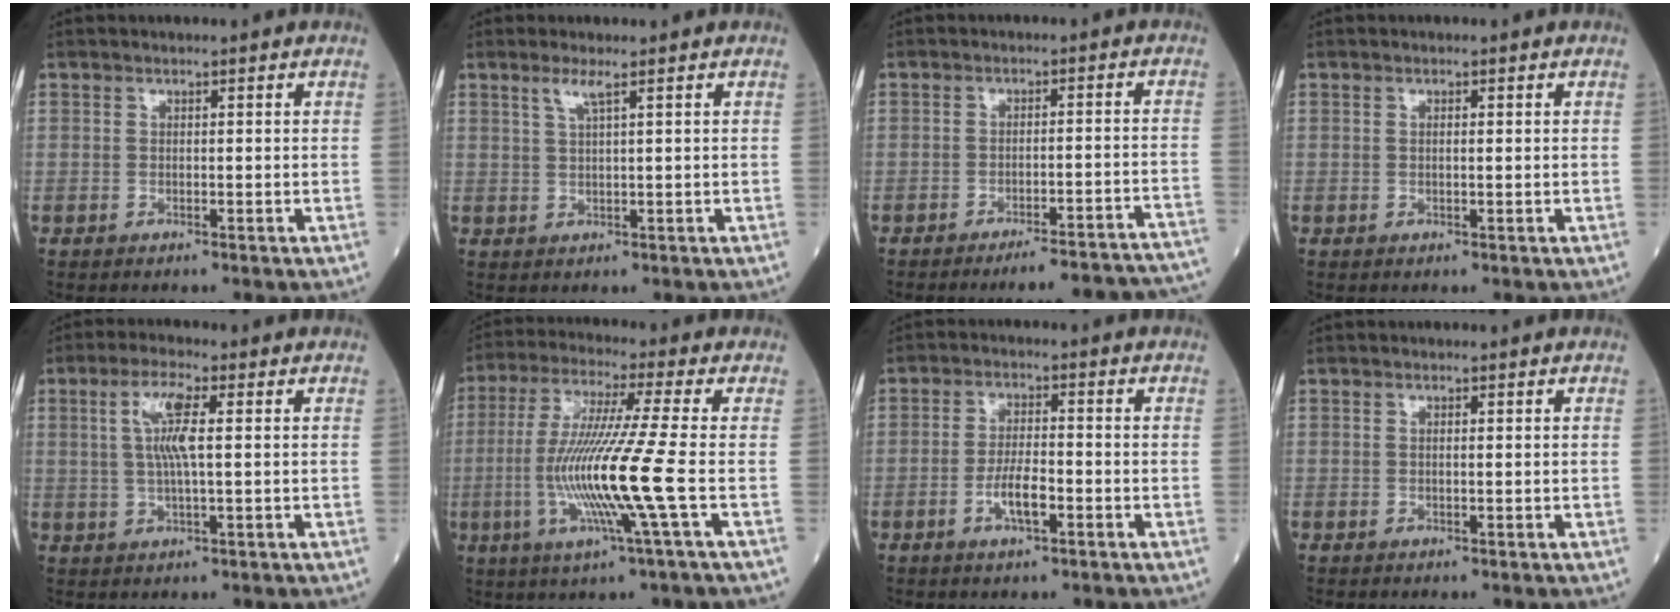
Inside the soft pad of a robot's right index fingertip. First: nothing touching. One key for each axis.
{"total": 2.3, "fx": 1.3, "fy": -0.2, "fz": 1.8, "tx": -0.044, "ty": 0.001, "tz": 0.028}
{"total": 15.2, "fx": -14.5, "fy": 0.1, "fz": 4.7, "tx": -0.015, "ty": 0.011, "tz": -0.173}
{"total": 0.7, "fx": 0.1, "fy": 0.2, "fz": 0.7, "tx": -0.018, "ty": 0.001, "tz": 0.002}
{"total": 6.3, "fx": 1.3, "fy": 0.8, "fz": 6.1, "tx": -0.126, "ty": 0.006, "tz": 0.025}
{"total": 13.6, "fx": -2.8, "fy": -1.7, "fz": 13.1, "tx": -0.273, "ty": -0.017, "tz": -0.062}
{"total": 5.0, "fx": -1.9, "fy": 1.2, "fz": 4.4, "tx": -0.086, "ty": 0.001, "tz": -0.034}
{"total": 0.6, "fx": 0.1, "fy": 0.1, "fz": 0.6, "tx": -0.015, "ty": 0.000, "tz": 0.002}